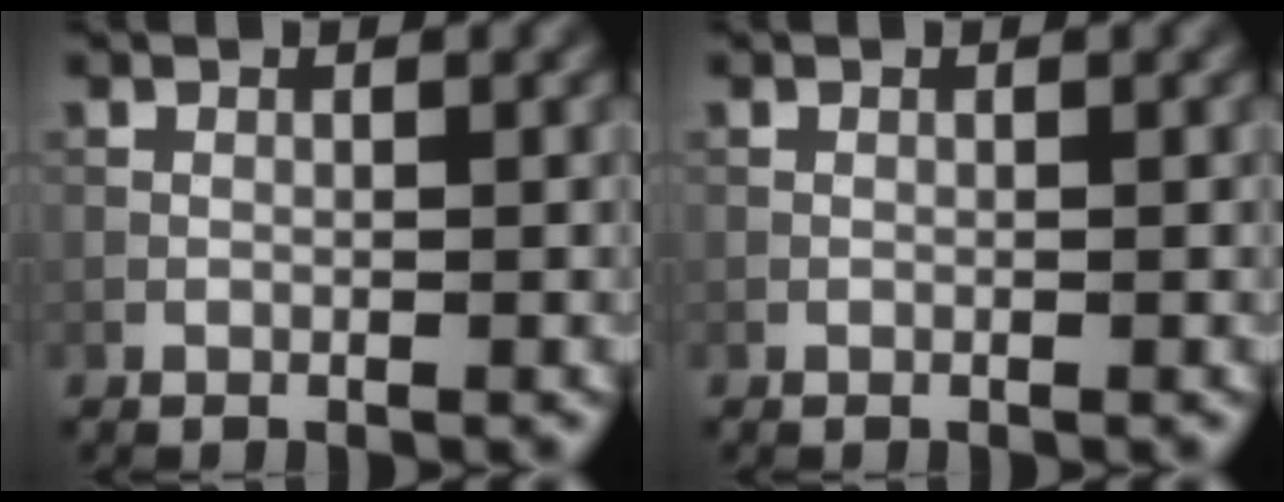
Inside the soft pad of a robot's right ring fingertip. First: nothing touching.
{"total": 0.0}